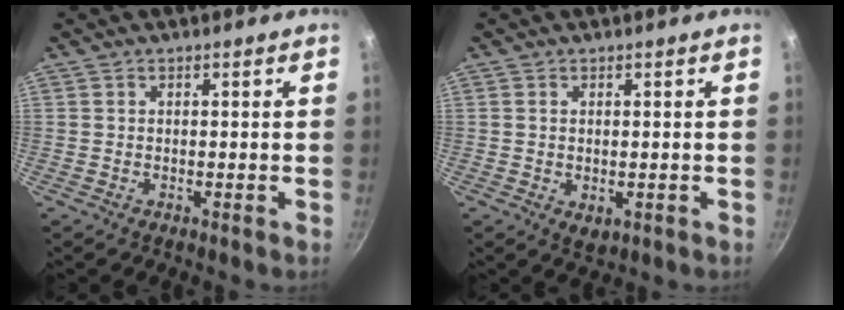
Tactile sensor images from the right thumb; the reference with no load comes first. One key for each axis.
{"total": 2.7, "fx": -0.2, "fy": 1.7, "fz": 2.1, "tx": -0.030, "ty": -0.008, "tz": 0.000}